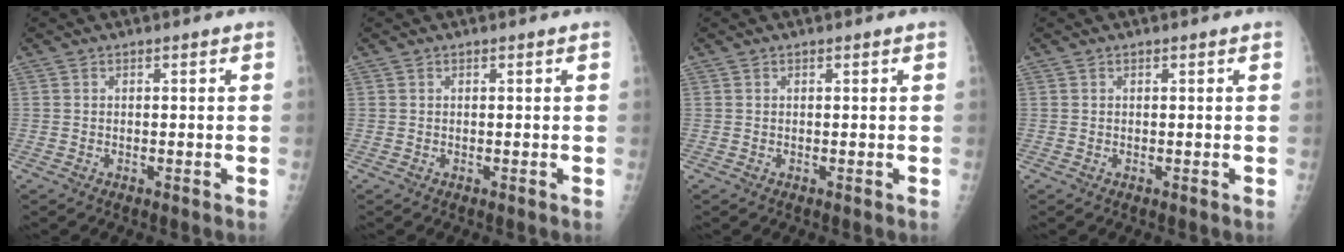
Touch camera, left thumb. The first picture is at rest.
{"total": 0.0}
{"total": 0.0}
{"total": 0.0}